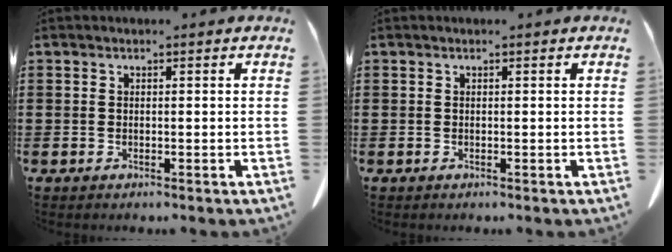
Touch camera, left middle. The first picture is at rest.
{"total": 0.0}